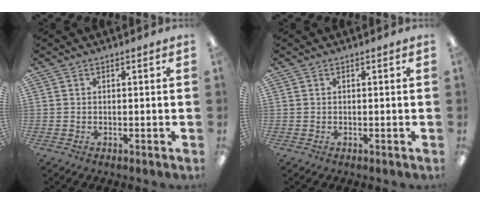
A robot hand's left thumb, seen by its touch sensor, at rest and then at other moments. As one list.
[{"total": 0.0}]